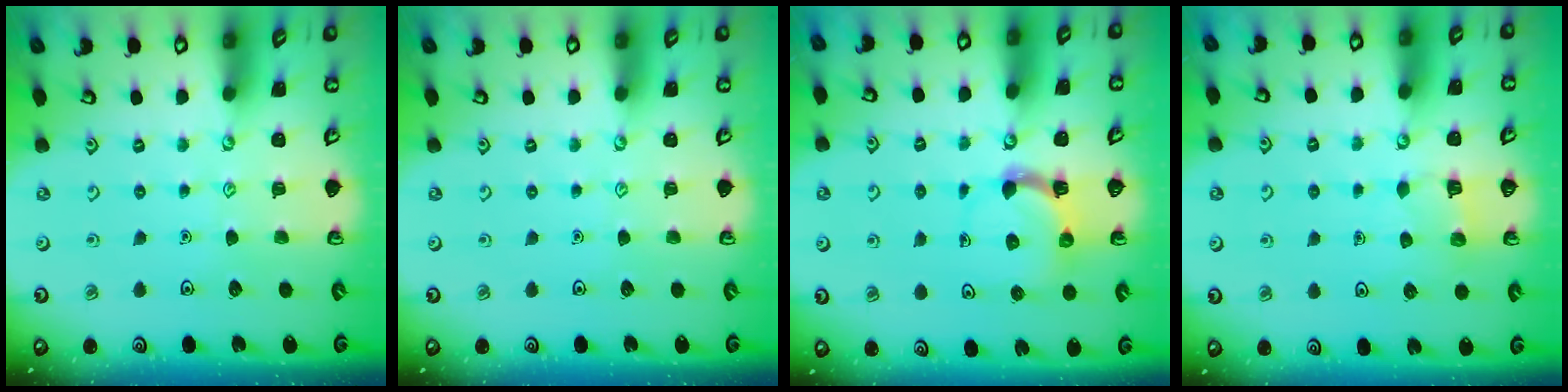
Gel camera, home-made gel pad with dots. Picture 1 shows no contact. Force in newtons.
{"total": 0.0}
{"total": 4.6, "press": 4.6, "slide": 0.8}
{"total": 4.1, "press": 4.1, "slide": 0.4}